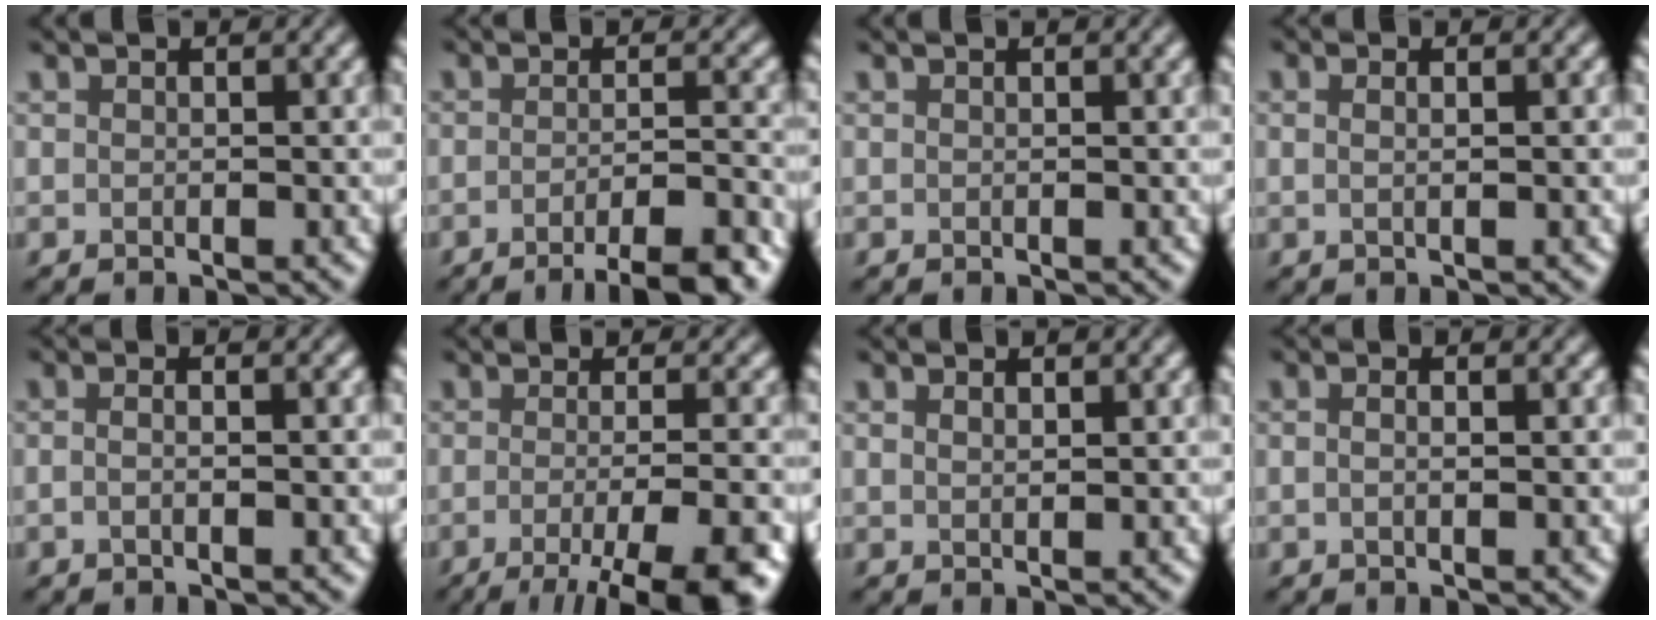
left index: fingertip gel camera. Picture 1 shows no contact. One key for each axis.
{"total": 5.7, "fx": -3.8, "fy": 1.0, "fz": 4.1, "tx": -0.056, "ty": 0.005, "tz": -0.056}
{"total": 0.0}
{"total": 2.3, "fx": 0.9, "fy": 1.0, "fz": 1.9, "tx": -0.016, "ty": 0.012, "tz": -0.009}
{"total": 3.0, "fx": 0.2, "fy": 1.4, "fz": 2.6, "tx": -0.021, "ty": 0.004, "tz": -0.026}
{"total": 9.5, "fx": -5.0, "fy": 2.4, "fz": 7.7, "tx": -0.097, "ty": -0.005, "tz": -0.069}
{"total": 0.9, "fx": 0.5, "fy": 0.3, "fz": 0.7, "tx": -0.017, "ty": 0.002, "tz": 0.010}
{"total": 2.8, "fx": 0.7, "fy": 1.4, "fz": 2.3, "tx": -0.024, "ty": 0.012, "tz": -0.017}